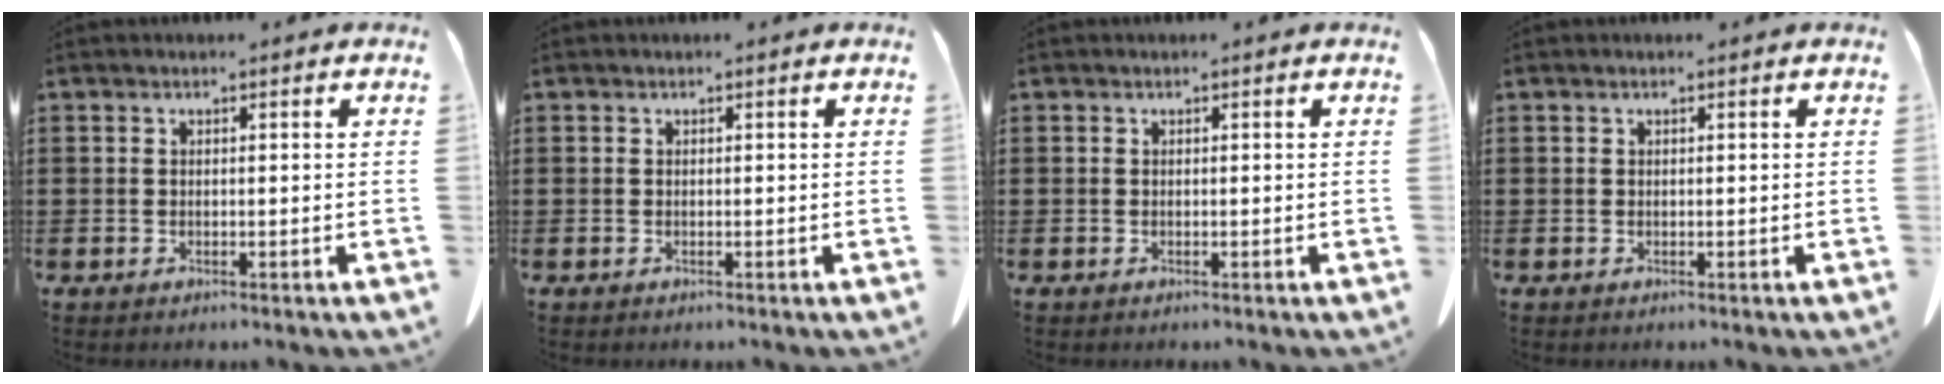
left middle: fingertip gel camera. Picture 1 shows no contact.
{"total": 0.0}
{"total": 0.0}
{"total": 0.0}